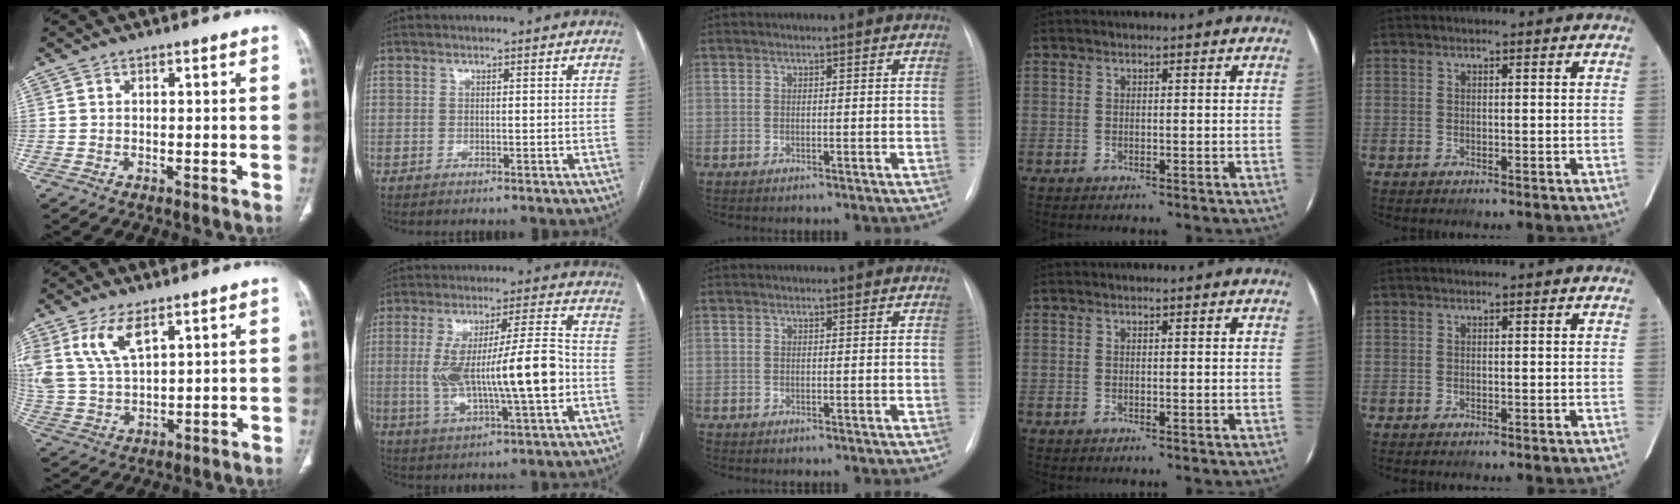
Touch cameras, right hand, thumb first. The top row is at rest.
{"thumb": {"total": 9.7, "force": [5.3, 4.4, 6.8], "torque": [-0.141, -0.013, 0.117]}, "index": {"total": 15.4, "force": [-1.6, 2.2, 15.2], "torque": [-0.281, 0.016, -0.018]}}